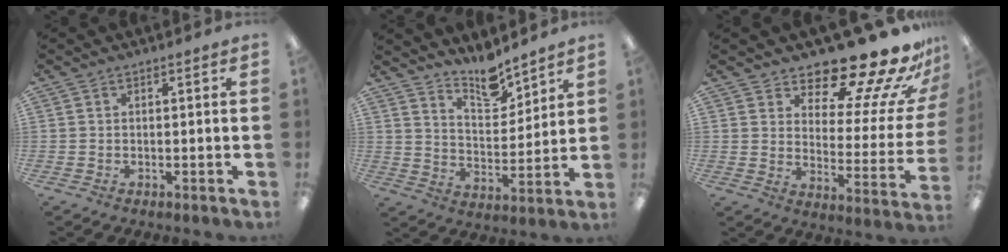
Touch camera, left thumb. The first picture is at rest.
{"total": 10.8, "force": [9.3, 3.4, 4.1], "torque": [-0.053, -0.072, 0.166]}
{"total": 18.2, "force": [15.6, 4.9, 8.0], "torque": [-0.114, -0.124, 0.254]}